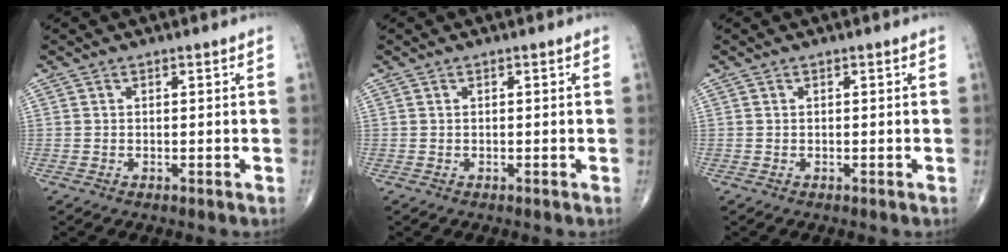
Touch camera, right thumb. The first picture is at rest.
{"total": 0.0}
{"total": 0.0}